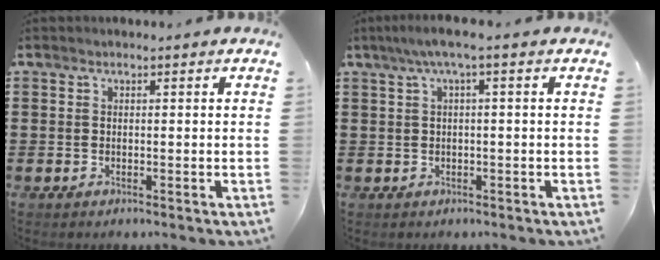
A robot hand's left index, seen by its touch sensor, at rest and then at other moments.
{"total": 2.5, "force": [0.1, -0.1, 2.5], "torque": [-0.045, -0.001, 0.000]}